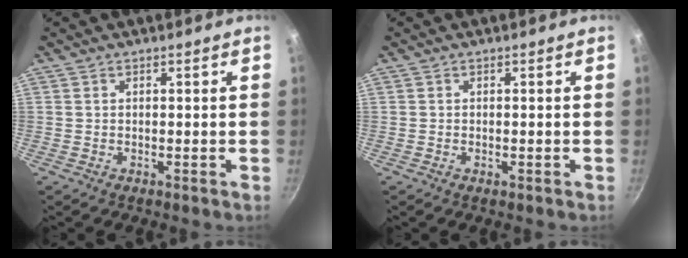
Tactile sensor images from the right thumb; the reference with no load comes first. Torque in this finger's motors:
{"motor_torque": [-0.53, -0.21, -0.24, 0.06, 0.00]}